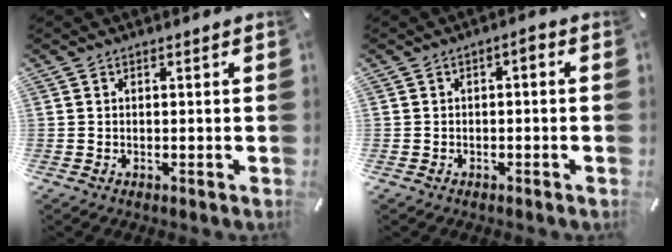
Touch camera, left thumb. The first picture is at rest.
{"total": 1.9, "force": [-1.4, 1.2, 0.7], "torque": [-0.015, 0.012, -0.030]}